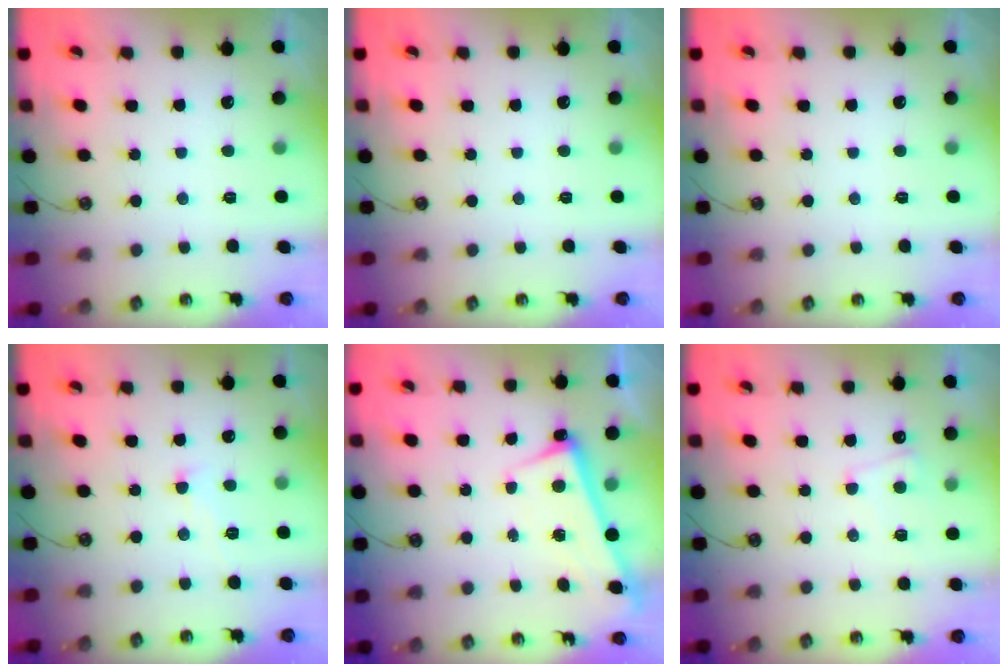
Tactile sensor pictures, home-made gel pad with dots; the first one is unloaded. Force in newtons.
{"total": 0.0}
{"total": 0.0}
{"total": 1.1, "press": 1.0, "slide": 0.3}
{"total": 2.6, "press": 2.5, "slide": 0.7}
{"total": 2.3, "press": 2.3, "slide": 0.5}